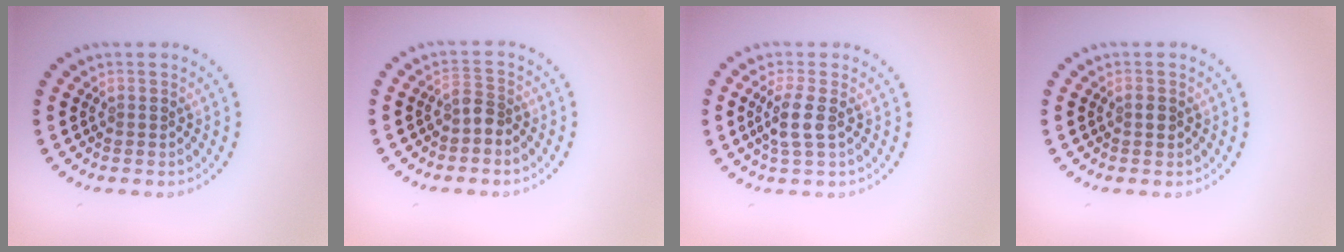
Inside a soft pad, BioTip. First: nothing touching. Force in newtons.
{"total": 1.7, "press": 1.3, "slide": 1.1}
{"total": 2.3, "press": 2.0, "slide": 1.1}
{"total": 0.9, "press": 0.9, "slide": 0.1}